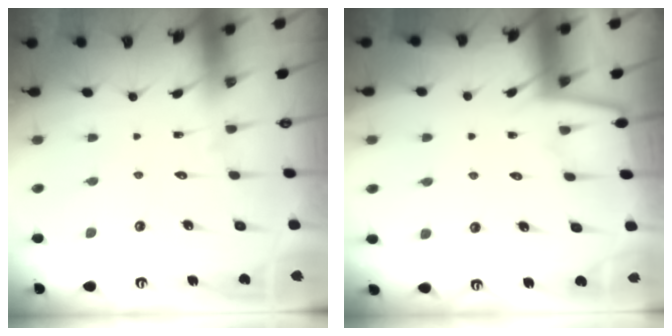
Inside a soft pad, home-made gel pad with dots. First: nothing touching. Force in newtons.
{"total": 2.4, "press": 2.4, "slide": 0.4}